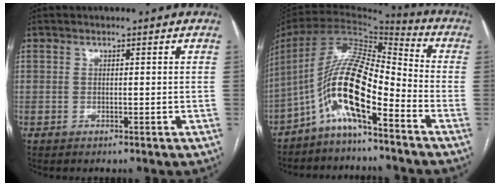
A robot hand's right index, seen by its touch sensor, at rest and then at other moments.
{"total": 13.3, "force": [-6.4, 3.1, 11.2], "torque": [-0.220, 0.027, -0.115]}